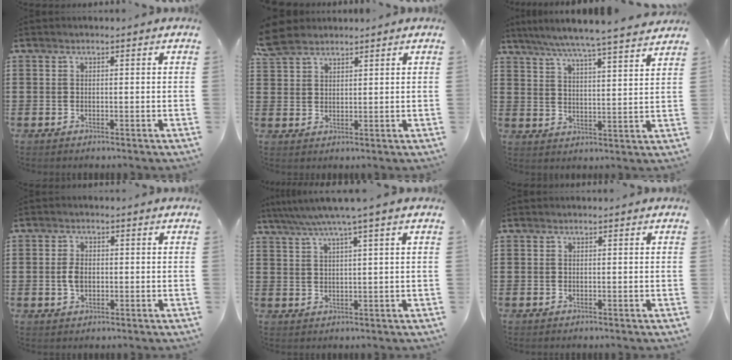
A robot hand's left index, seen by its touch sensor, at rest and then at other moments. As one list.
[{"total": 4.9, "force": [4.1, 2.1, 1.7], "torque": [-0.048, 0.002, 0.078]}, {"total": 6.0, "force": [5.4, -0.9, 2.4], "torque": [-0.067, -0.036, 0.090]}, {"total": 2.9, "force": [-0.1, 1.7, 2.3], "torque": [-0.054, 0.001, -0.005]}, {"total": 4.6, "force": [3.1, -0.6, 3.4], "torque": [-0.075, -0.008, 0.051]}, {"total": 0.0}]